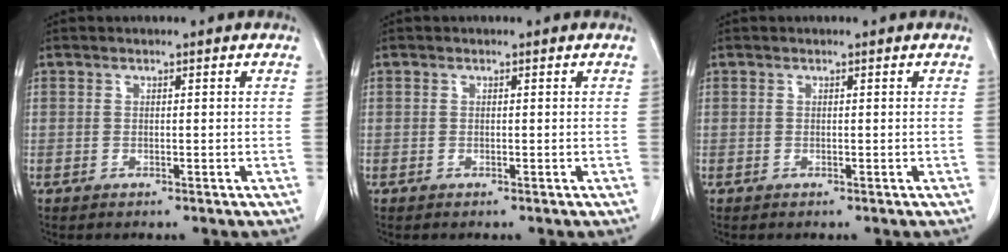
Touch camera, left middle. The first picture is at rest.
{"total": 0.0}
{"total": 0.0}